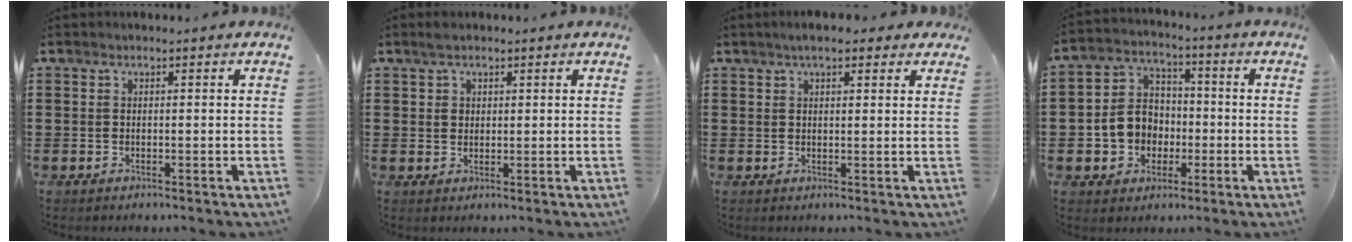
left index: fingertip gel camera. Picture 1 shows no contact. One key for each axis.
{"total": 2.1, "fx": 1.4, "fy": 1.3, "fz": 0.8, "tx": -0.010, "ty": 0.003, "tz": 0.024}
{"total": 3.7, "fx": 2.6, "fy": 1.3, "fz": 2.3, "tx": -0.050, "ty": 0.010, "tz": 0.045}
{"total": 7.4, "fx": -1.5, "fy": 6.6, "fz": 2.9, "tx": -0.084, "ty": 0.022, "tz": -0.029}